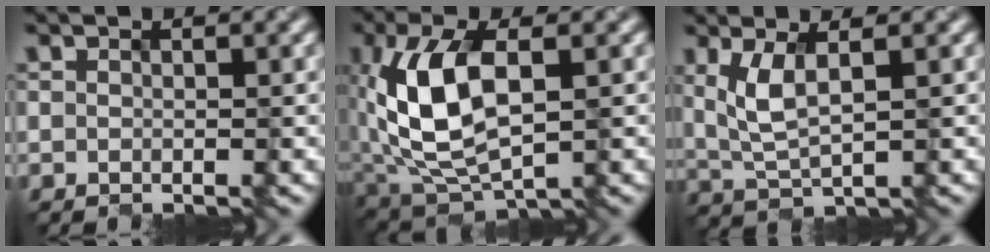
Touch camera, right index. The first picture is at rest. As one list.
[{"total": 8.4, "force": [0.2, 4.4, 7.1], "torque": [-0.163, 0.007, 0.009]}, {"total": 3.5, "force": [0.9, 1.2, 3.1], "torque": [-0.082, -0.006, 0.033]}]